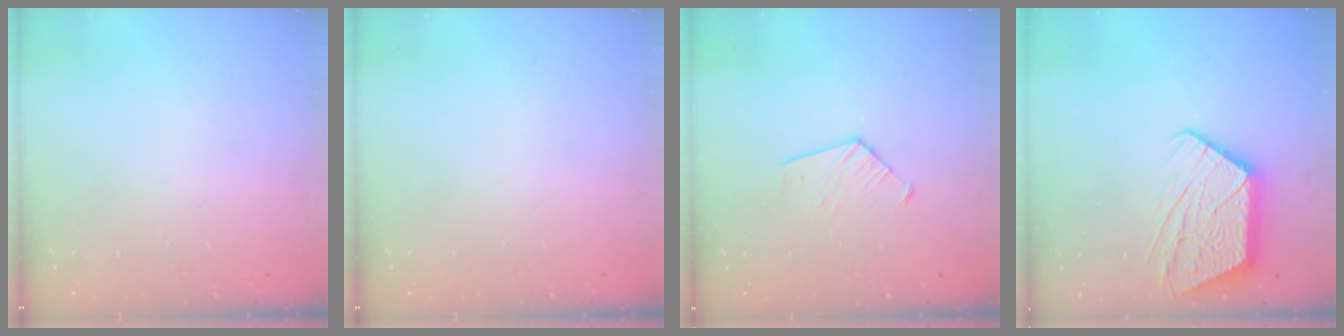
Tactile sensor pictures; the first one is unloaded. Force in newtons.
{"total": 0.0}
{"total": 4.9, "press": 4.8, "slide": 0.5}
{"total": 14.3, "press": 14.3, "slide": 1.3}